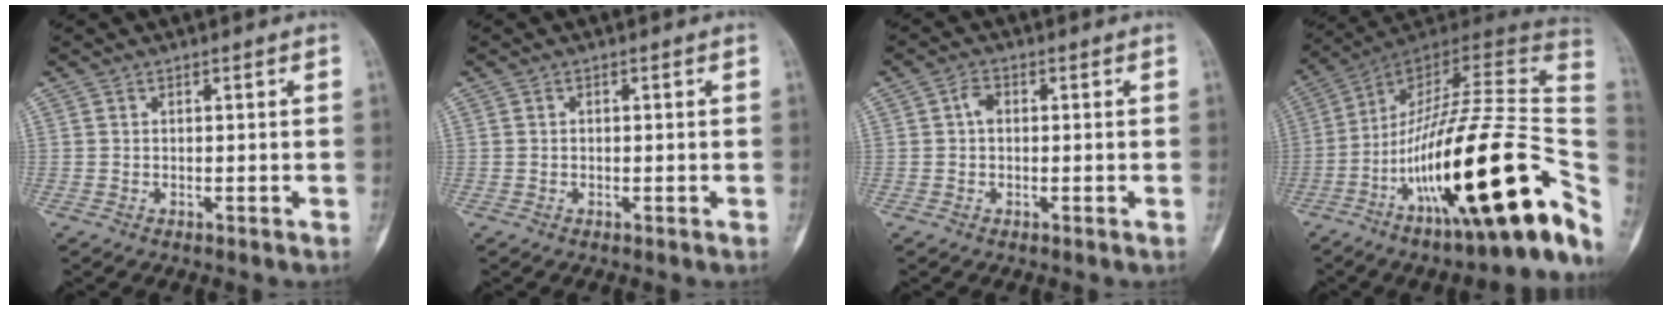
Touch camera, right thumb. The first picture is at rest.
{"total": 0.0}
{"total": 2.2, "force": [0.1, 1.5, 1.7], "torque": [-0.026, 0.007, -0.003]}
{"total": 32.9, "force": [-10.4, 7.7, 30.2], "torque": [-0.404, 0.051, -0.169]}